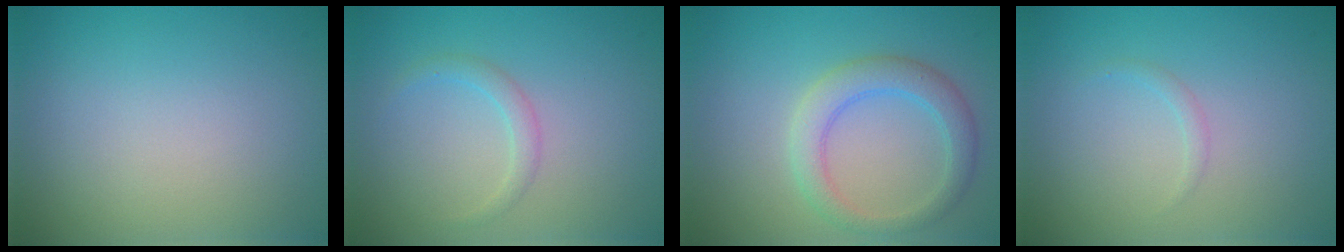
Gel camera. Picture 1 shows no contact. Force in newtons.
{"total": 1.4, "press": 1.4, "slide": 0.1}
{"total": 3.4, "press": 3.4, "slide": 0.1}
{"total": 0.7, "press": 0.7, "slide": 0.1}